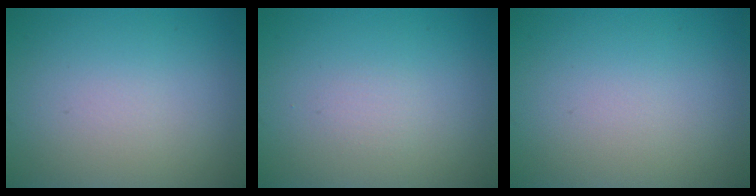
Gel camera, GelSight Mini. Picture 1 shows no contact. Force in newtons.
{"total": 0.6, "press": 0.6, "slide": 0.0}
{"total": 0.0}